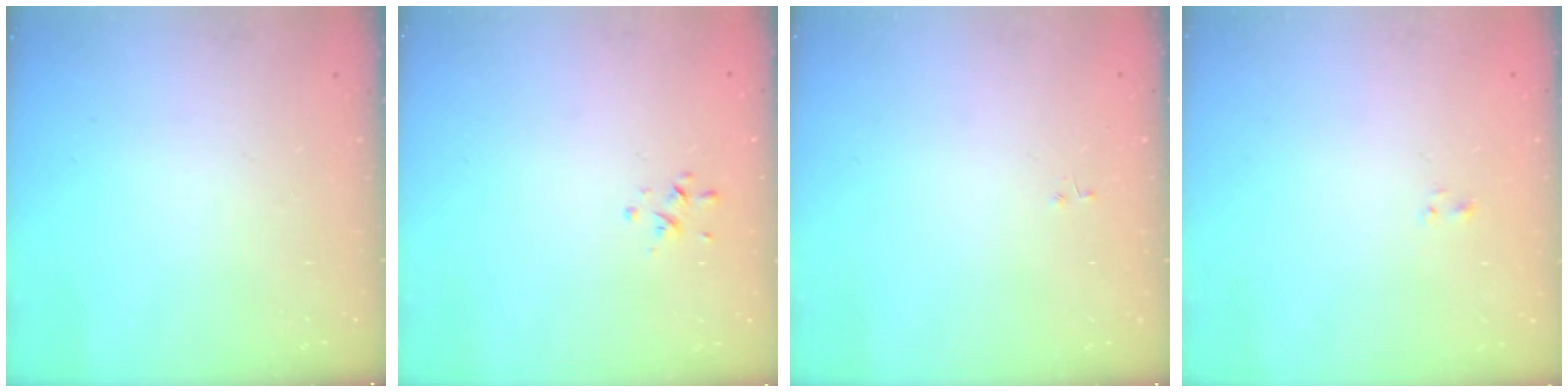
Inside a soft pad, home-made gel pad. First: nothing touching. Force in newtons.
{"total": 0.6, "press": 0.3, "slide": 0.5}
{"total": 0.0}
{"total": 0.6, "press": 0.3, "slide": 0.5}